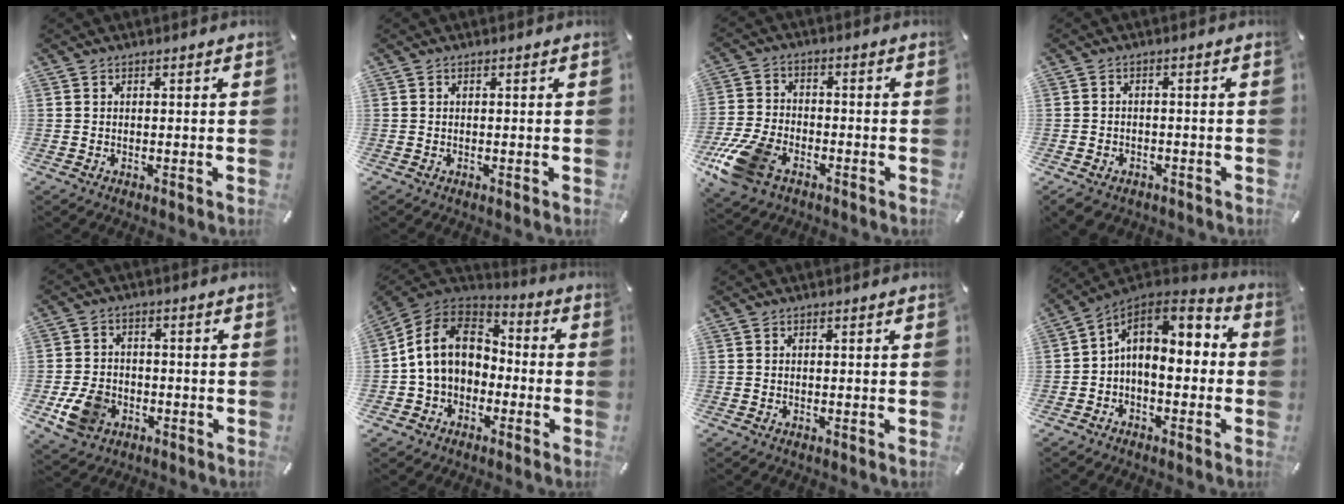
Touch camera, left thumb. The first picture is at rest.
{"total": 0.0}
{"total": 12.3, "force": [-6.4, 7.5, 7.4], "torque": [-0.156, 0.028, -0.118]}
{"total": 3.4, "force": [-2.4, 2.2, 0.9], "torque": [-0.021, 0.013, -0.050]}
{"total": 8.5, "force": [-3.0, 6.7, 4.3], "torque": [-0.091, 0.014, -0.053]}
{"total": 12.7, "force": [0.1, 10.6, 6.9], "torque": [-0.154, 0.020, 0.003]}
{"total": 0.0}
{"total": 8.8, "force": [0.1, 6.9, 5.5], "torque": [-0.093, -0.004, 0.002]}